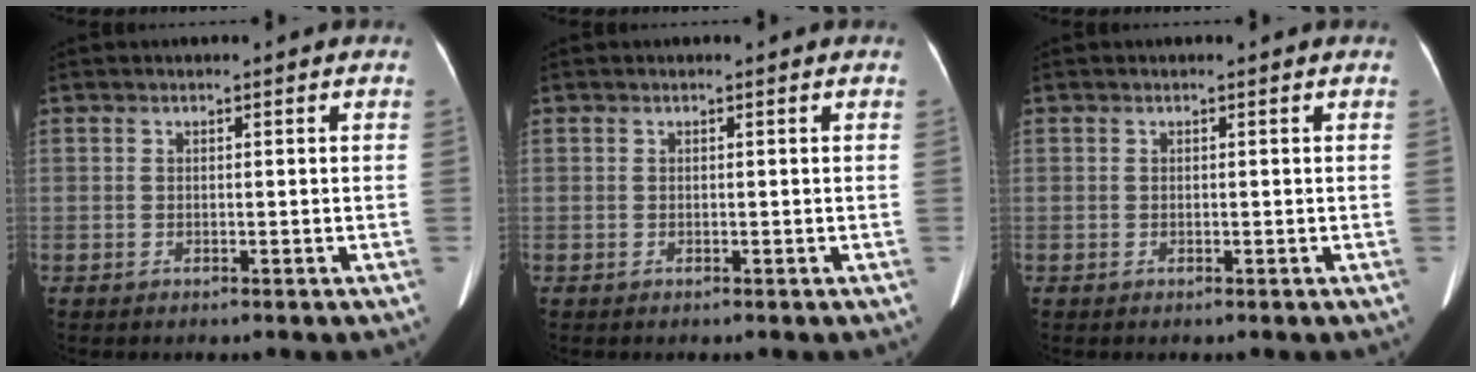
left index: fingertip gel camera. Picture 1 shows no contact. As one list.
[{"total": 0.0}, {"total": 0.0}]